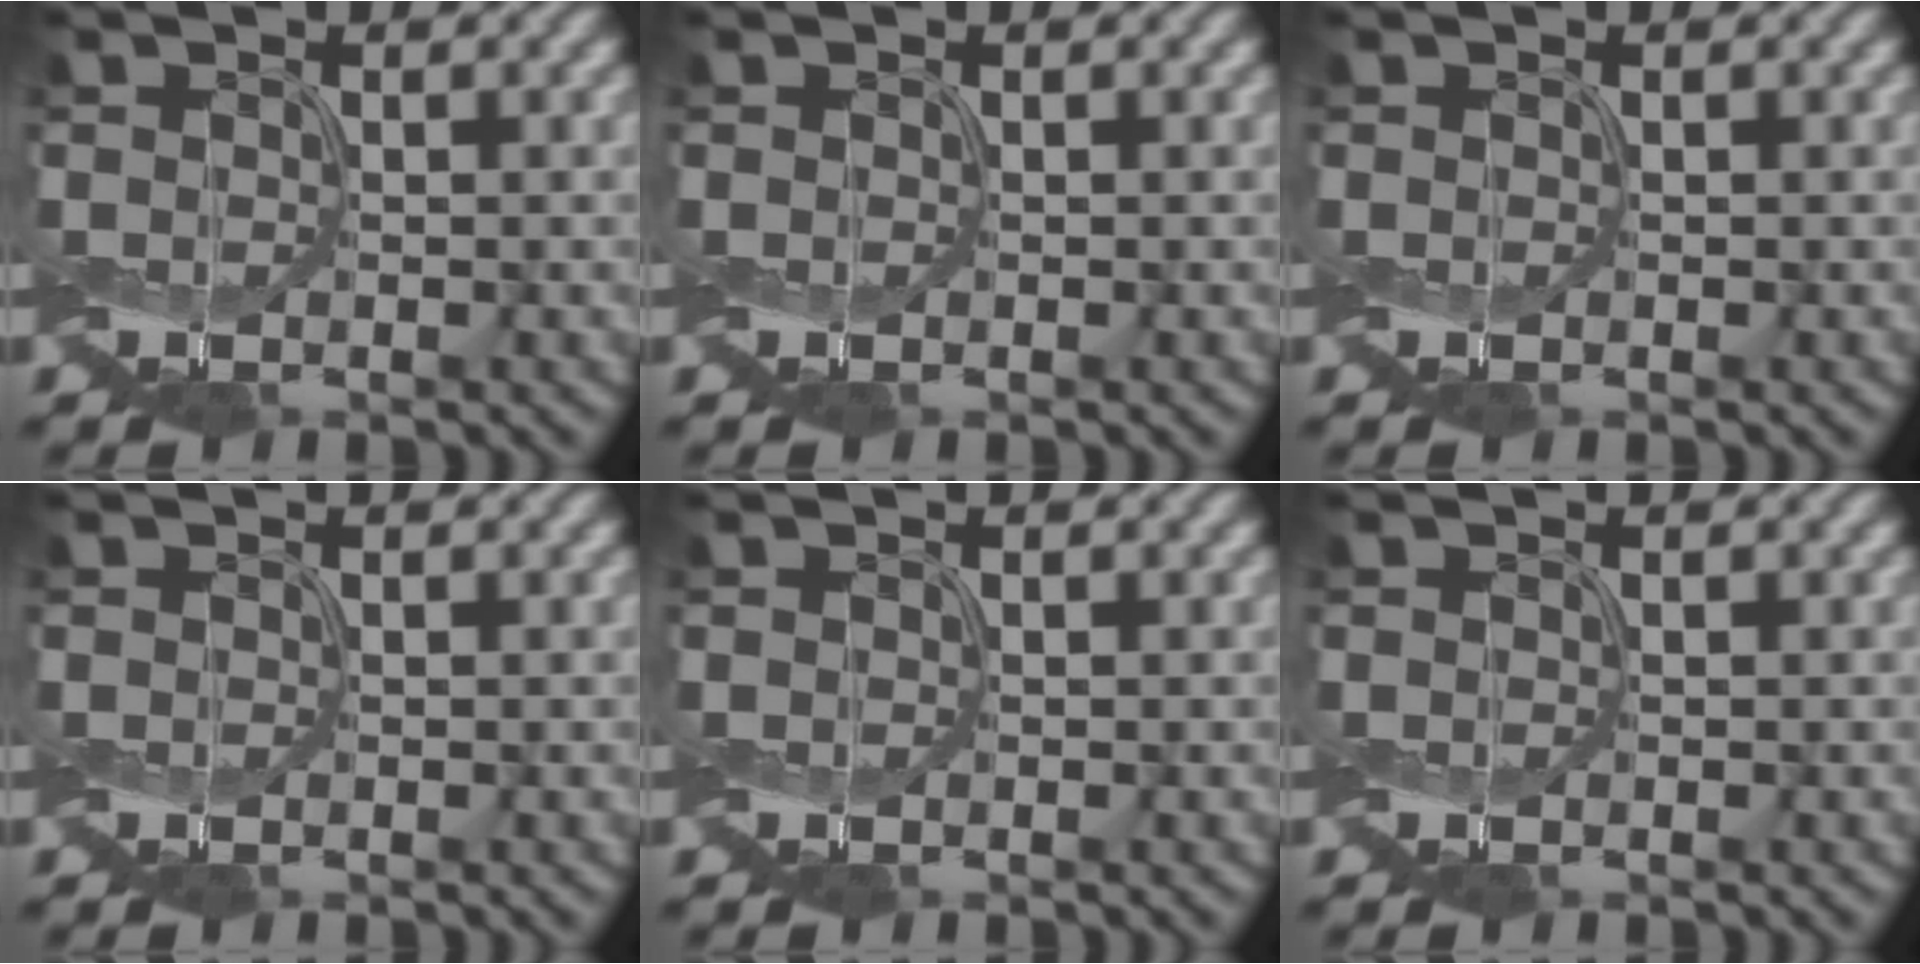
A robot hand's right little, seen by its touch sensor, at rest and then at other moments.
{"total": 0.0}
{"total": 0.0}
{"total": 0.0}
{"total": 0.0}
{"total": 0.0}